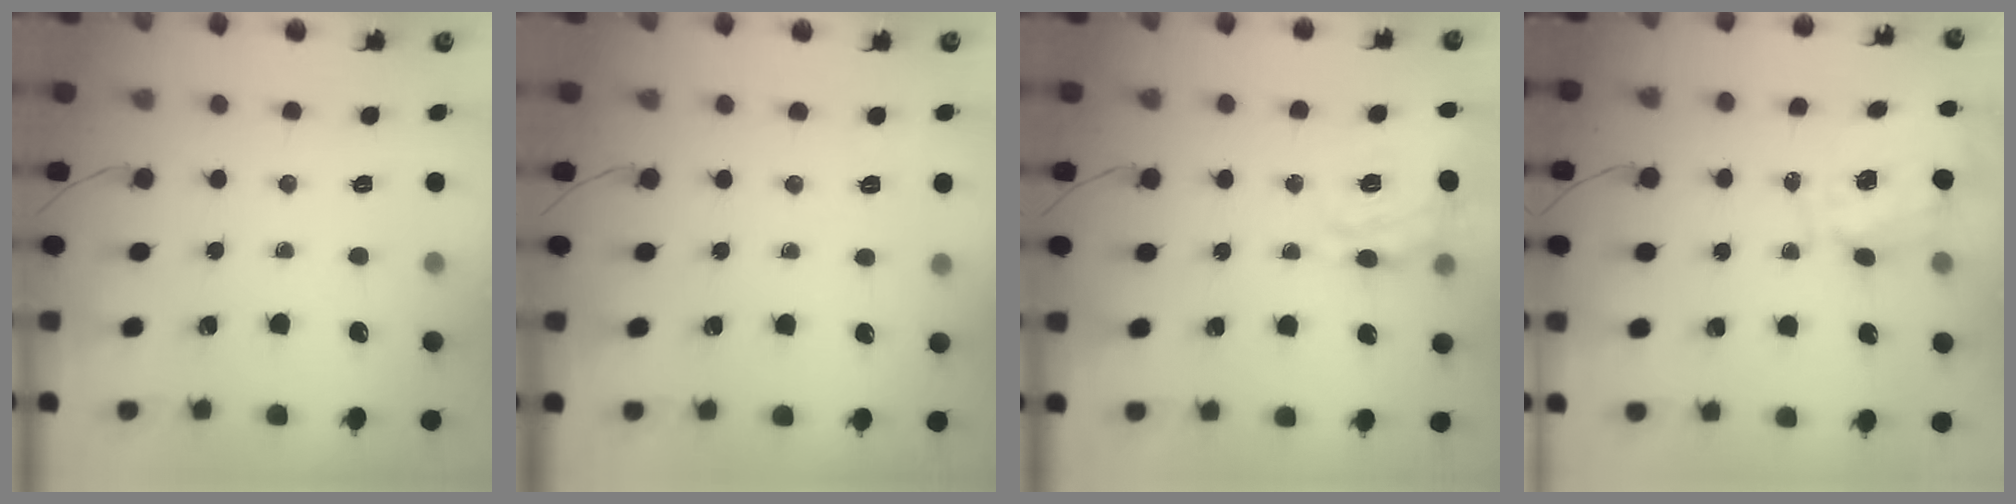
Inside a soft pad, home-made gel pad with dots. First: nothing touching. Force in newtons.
{"total": 1.9, "press": 1.0, "slide": 1.6}
{"total": 18.6, "press": 18.4, "slide": 2.4}
{"total": 1.3, "press": 1.2, "slide": 0.4}